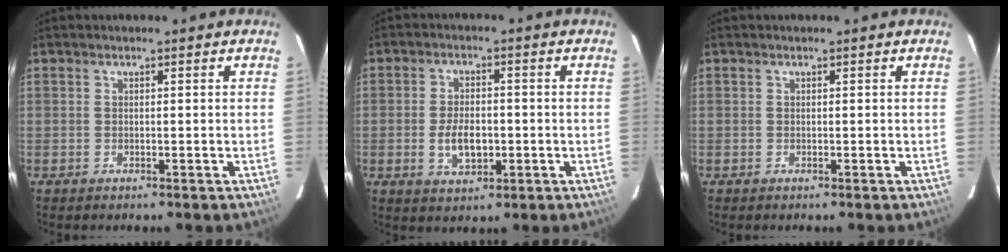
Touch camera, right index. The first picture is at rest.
{"total": 6.4, "force": [-1.4, 3.6, 5.1], "torque": [-0.102, -0.003, -0.019]}
{"total": 0.0}